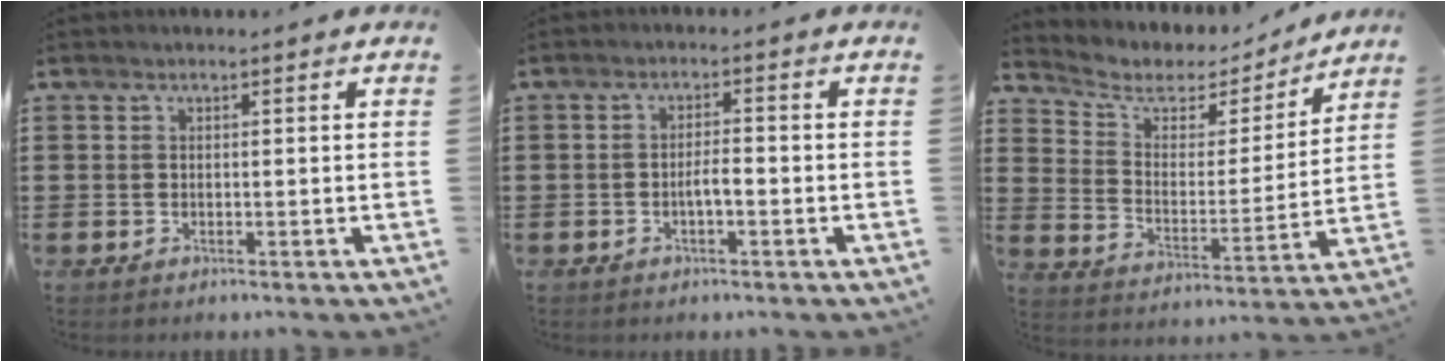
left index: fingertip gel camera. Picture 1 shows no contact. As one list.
[{"total": 2.4, "force": [-1.0, 0.6, 2.1], "torque": [-0.040, 0.006, -0.019]}, {"total": 5.1, "force": [3.8, 2.9, 1.5], "torque": [-0.062, -0.021, 0.060]}]